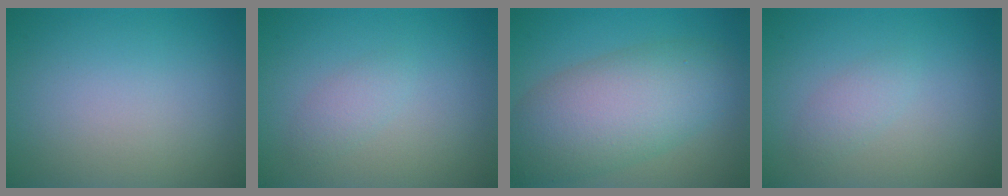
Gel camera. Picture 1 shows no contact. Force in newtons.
{"total": 1.4, "press": 1.4, "slide": 0.1}
{"total": 8.3, "press": 8.2, "slide": 0.7}
{"total": 1.4, "press": 1.4, "slide": 0.1}